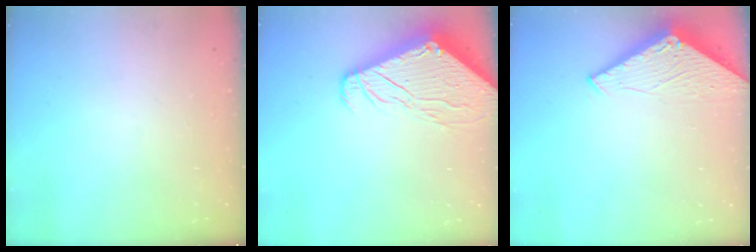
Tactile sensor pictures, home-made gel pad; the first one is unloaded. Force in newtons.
{"total": 10.1, "press": 10.0, "slide": 1.1}
{"total": 3.0, "press": 3.0, "slide": 0.2}